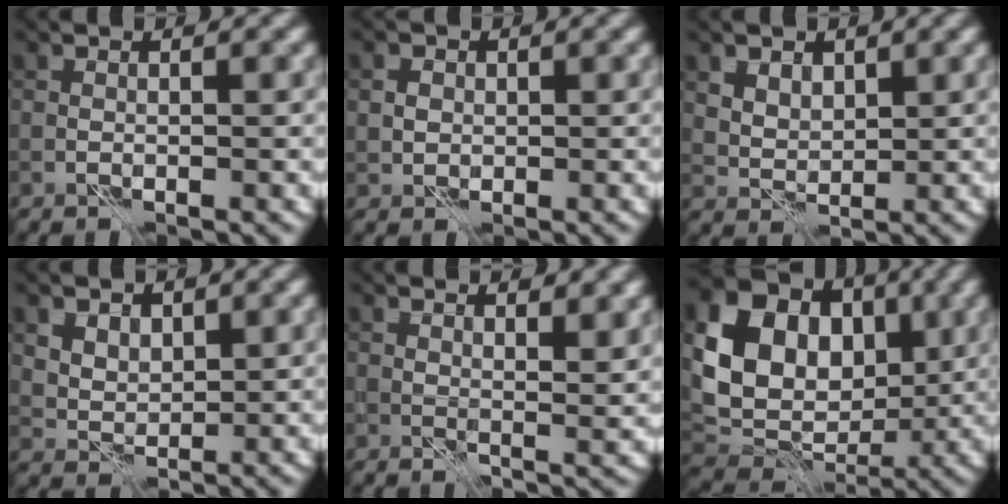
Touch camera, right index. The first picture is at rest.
{"total": 1.4, "force": [0.3, 1.3, 0.4], "torque": [-0.006, -0.001, 0.004]}
{"total": 3.1, "force": [1.8, 2.1, 1.5], "torque": [-0.034, 0.000, 0.038]}
{"total": 3.5, "force": [2.0, 2.4, 1.7], "torque": [-0.042, -0.001, 0.044]}
{"total": 3.3, "force": [2.1, 0.9, 2.4], "torque": [-0.036, 0.000, 0.034]}
{"total": 15.6, "force": [3.7, 12.3, 8.9], "torque": [-0.177, 0.038, 0.061]}